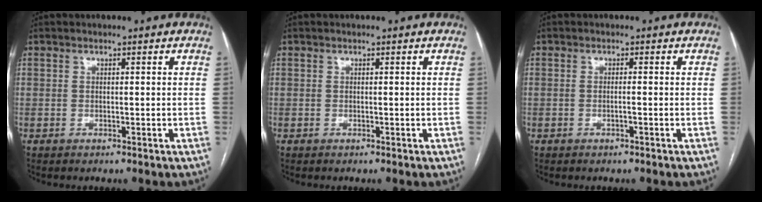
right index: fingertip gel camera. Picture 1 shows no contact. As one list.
[{"total": 0.0}, {"total": 0.8, "force": [-0.3, -0.1, 0.7], "torque": [-0.014, 0.001, -0.005]}]